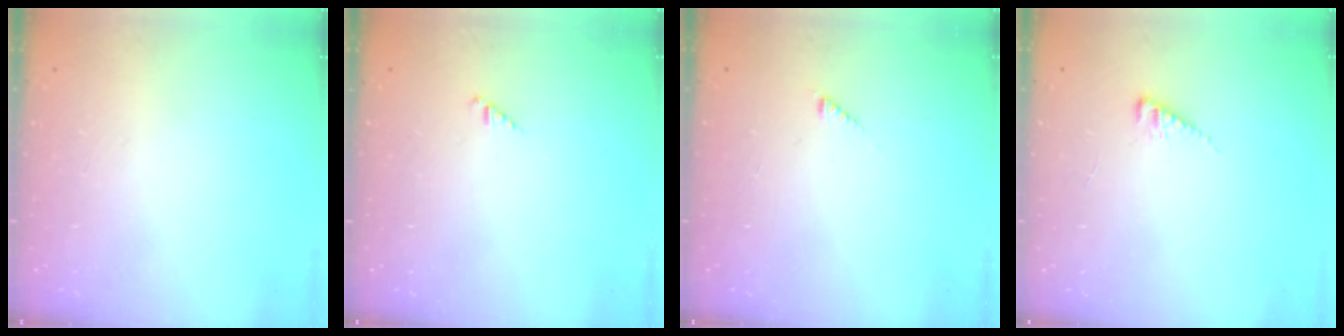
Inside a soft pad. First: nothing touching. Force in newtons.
{"total": 0.9, "press": 0.9, "slide": 0.2}
{"total": 2.0, "press": 2.0, "slide": 0.3}
{"total": 4.3, "press": 4.2, "slide": 0.5}